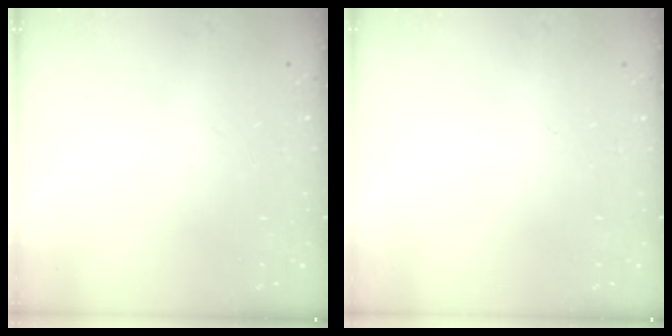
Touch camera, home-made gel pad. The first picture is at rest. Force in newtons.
{"total": 0.0}